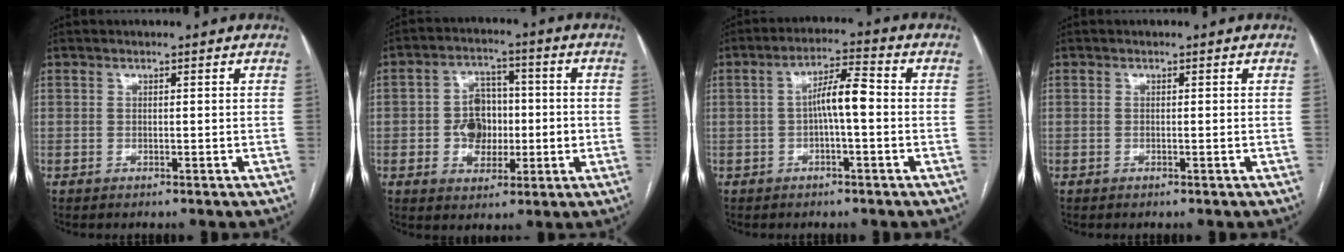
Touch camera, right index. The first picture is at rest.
{"total": 7.9, "force": [-0.8, 6.0, 5.1], "torque": [-0.086, 0.023, -0.009]}
{"total": 5.8, "force": [-0.4, 1.0, 5.7], "torque": [-0.099, 0.018, -0.010]}
{"total": 0.0}